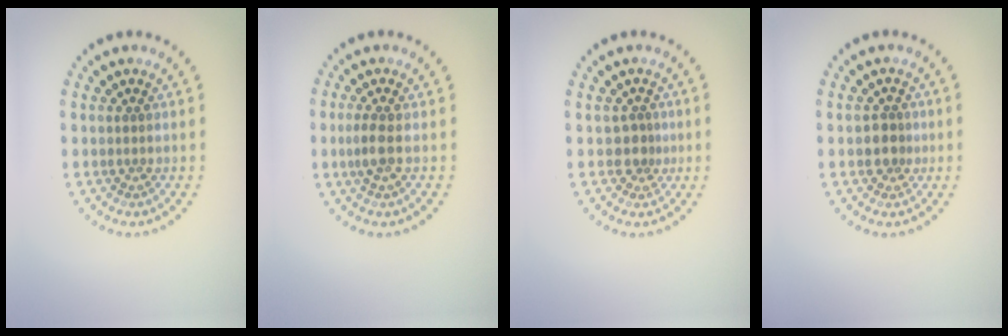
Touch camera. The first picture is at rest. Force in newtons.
{"total": 1.6, "press": 1.4, "slide": 0.7}
{"total": 1.5, "press": 1.0, "slide": 1.1}
{"total": 2.0, "press": 1.7, "slide": 1.0}